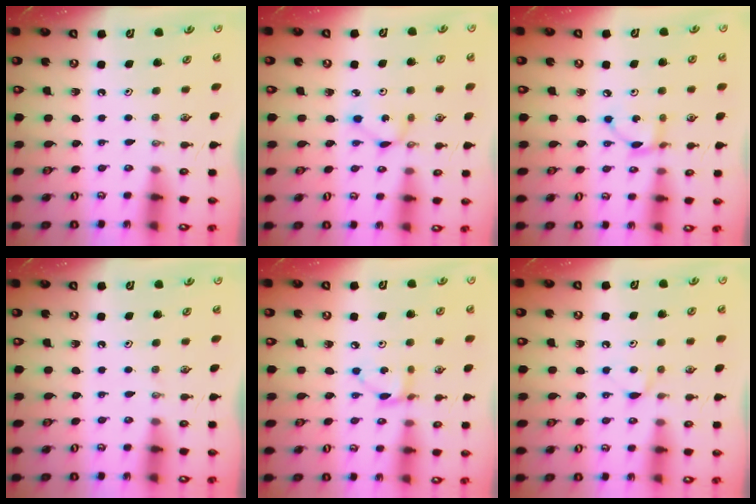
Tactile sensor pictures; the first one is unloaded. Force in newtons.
{"total": 2.0, "press": 2.0, "slide": 0.1}
{"total": 3.9, "press": 3.9, "slide": 0.2}
{"total": 0.0}
{"total": 4.3, "press": 4.3, "slide": 0.2}
{"total": 5.6, "press": 5.6, "slide": 0.6}